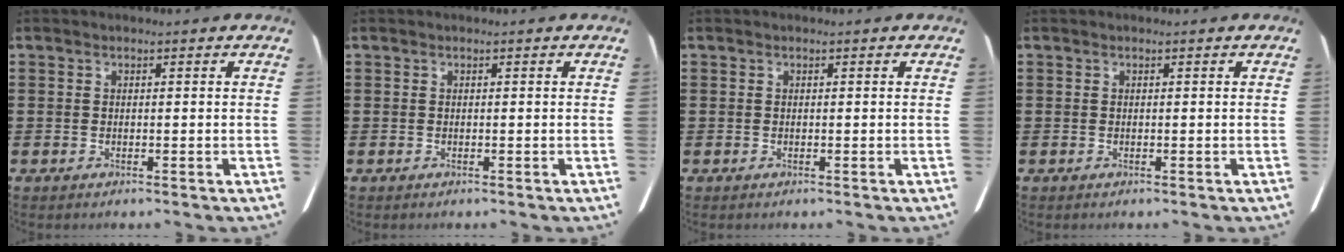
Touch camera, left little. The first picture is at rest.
{"total": 0.0}
{"total": 0.0}
{"total": 0.0}